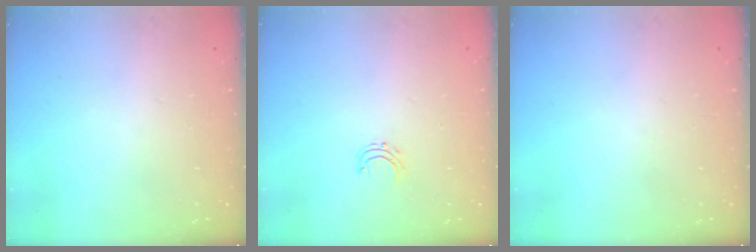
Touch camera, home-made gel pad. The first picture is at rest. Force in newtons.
{"total": 3.7, "press": 3.7, "slide": 0.3}
{"total": 0.0}